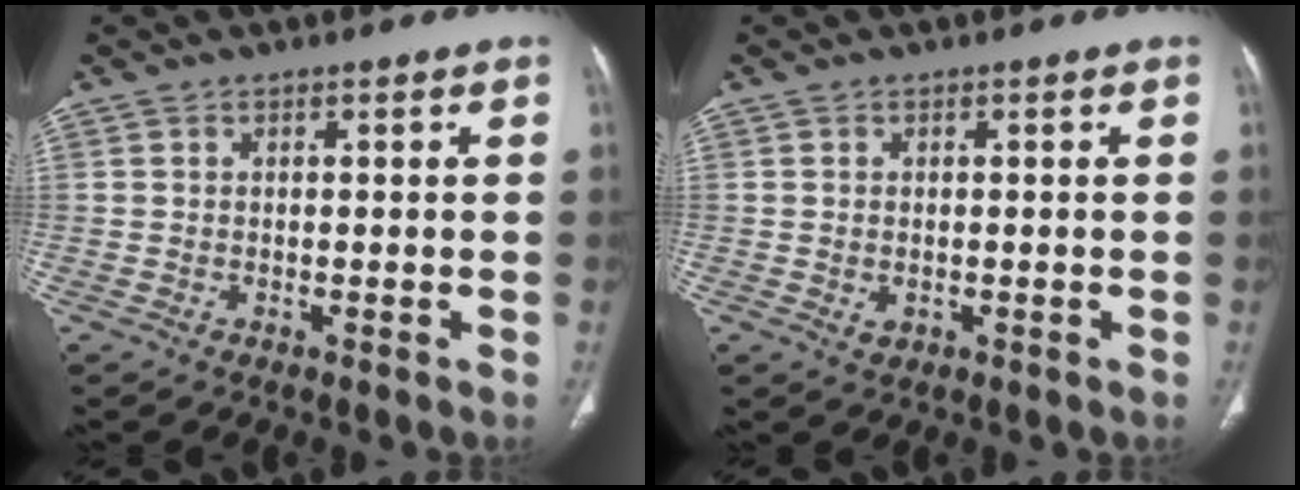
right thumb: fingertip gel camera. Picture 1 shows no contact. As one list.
[{"total": 1.4, "force": [-0.2, 1.1, 0.9], "torque": [-0.013, -0.002, 0.002]}]